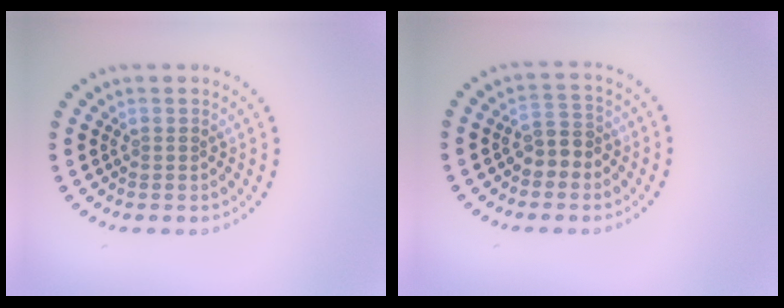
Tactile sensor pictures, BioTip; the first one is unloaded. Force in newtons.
{"total": 2.6, "press": 2.4, "slide": 0.8}